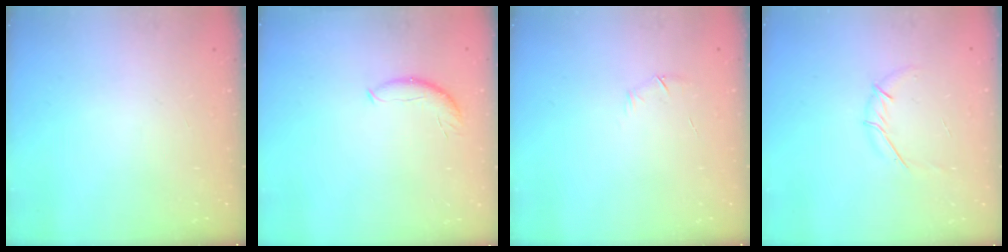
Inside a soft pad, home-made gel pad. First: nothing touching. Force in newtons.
{"total": 6.8, "press": 6.8, "slide": 0.5}
{"total": 4.1, "press": 4.0, "slide": 0.9}
{"total": 3.9, "press": 3.8, "slide": 0.8}